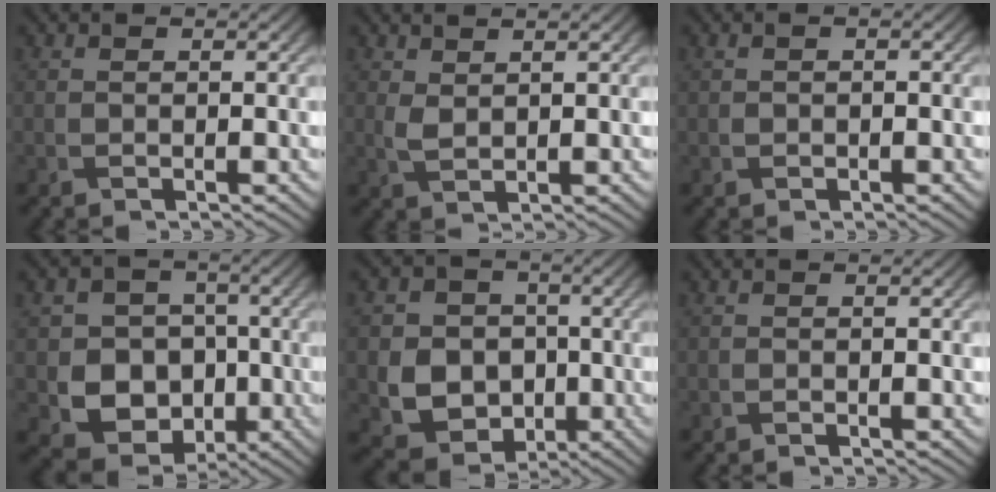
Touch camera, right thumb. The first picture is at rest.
{"total": 2.0, "force": [1.1, 0.8, 1.4], "torque": [-0.040, -0.002, 0.027]}
{"total": 0.9, "force": [-0.1, 0.6, 0.6], "torque": [-0.014, 0.002, 0.000]}
{"total": 10.0, "force": [-1.9, 8.6, 4.8], "torque": [-0.092, -0.017, -0.054]}
{"total": 9.2, "force": [-1.4, 7.9, 4.4], "torque": [-0.094, -0.019, -0.040]}
{"total": 0.0}